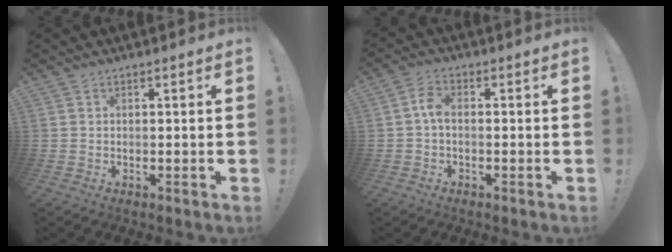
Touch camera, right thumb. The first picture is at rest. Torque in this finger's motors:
{"motor_torque": [0.05, 0.04, 0.33, -0.34, 0.01]}